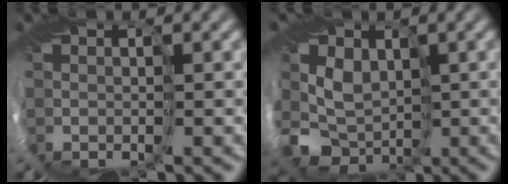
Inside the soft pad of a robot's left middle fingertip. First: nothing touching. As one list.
[{"total": 3.5, "force": [-0.5, 3.3, 1.1], "torque": [-0.027, -0.020, -0.012]}]